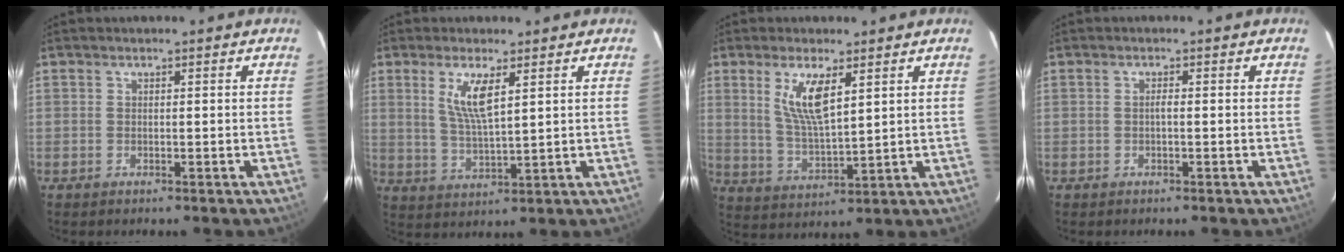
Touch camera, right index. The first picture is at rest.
{"total": 6.7, "force": [2.8, 1.3, 5.9], "torque": [-0.116, -0.009, 0.059]}
{"total": 8.6, "force": [3.8, 2.4, 7.4], "torque": [-0.141, -0.008, 0.081]}
{"total": 0.8, "force": [-0.2, 0.1, 0.8], "torque": [-0.013, 0.004, -0.005]}